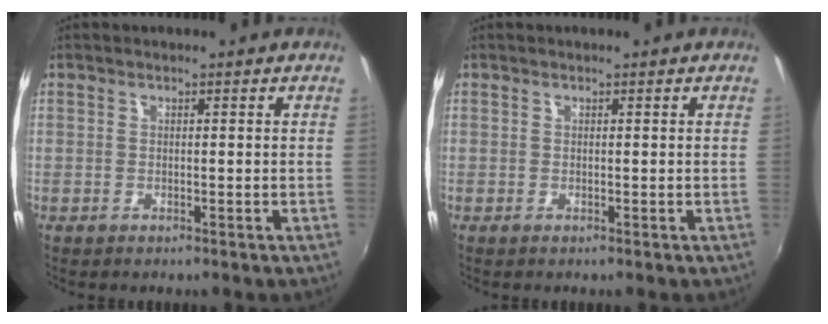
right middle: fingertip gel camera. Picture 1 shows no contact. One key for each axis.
{"total": 0.0}